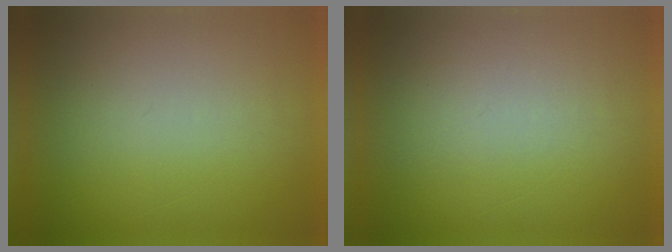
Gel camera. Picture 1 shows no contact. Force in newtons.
{"total": 1.4}